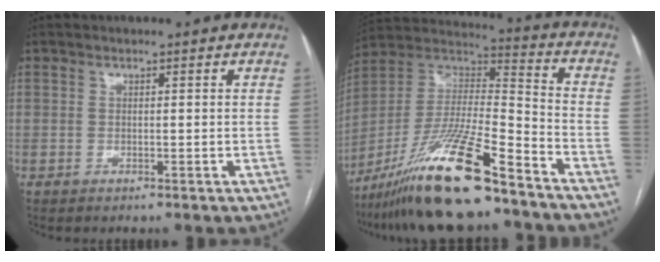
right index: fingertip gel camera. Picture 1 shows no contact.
{"total": 20.5, "force": [-14.9, 2.0, 14.0], "torque": [-0.293, -0.026, -0.275]}